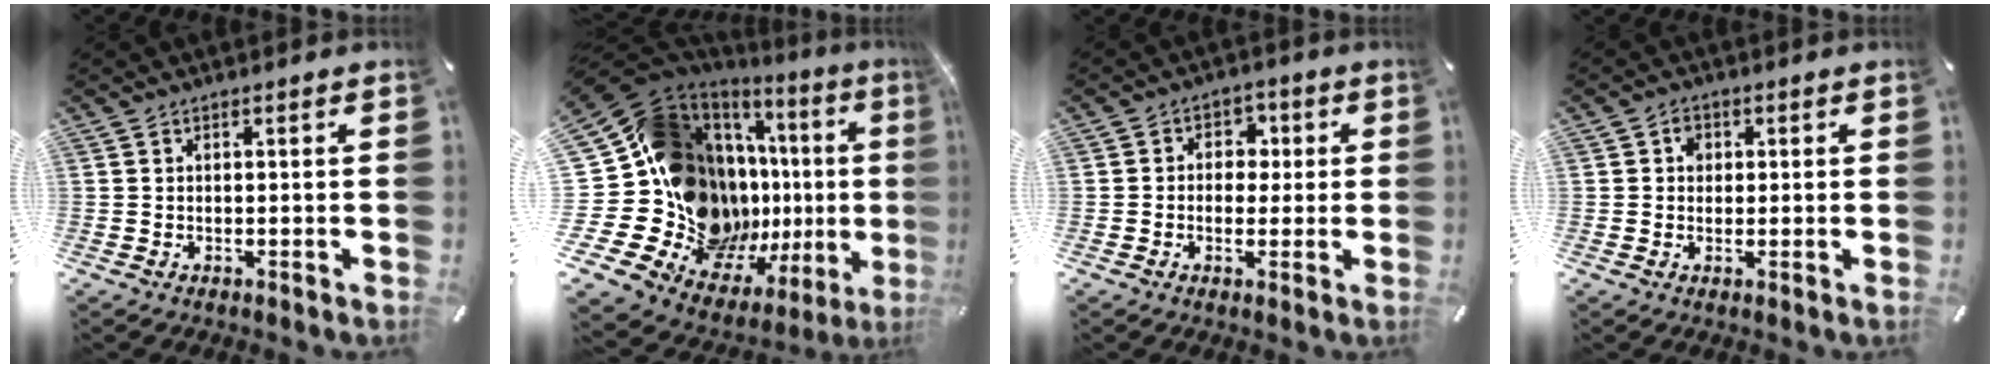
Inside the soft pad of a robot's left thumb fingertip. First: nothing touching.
{"total": 29.6, "force": [0.7, 19.6, 22.2], "torque": [-0.367, -0.095, 0.086]}
{"total": 5.0, "force": [-0.4, 4.4, 2.3], "torque": [-0.034, 0.011, -0.012]}
{"total": 2.4, "force": [0.2, 2.1, 1.1], "torque": [-0.008, 0.000, -0.003]}